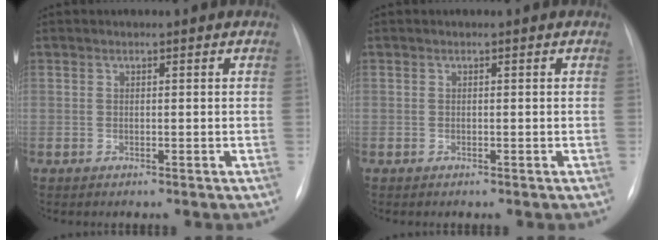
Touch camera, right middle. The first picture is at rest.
{"total": 0.0}